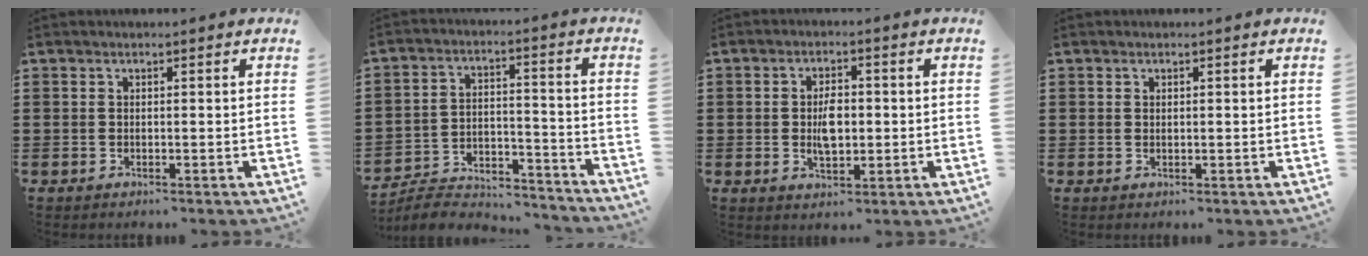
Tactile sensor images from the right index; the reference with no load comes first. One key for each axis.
{"total": 5.9, "fx": -5.6, "fy": 1.3, "fz": 1.1, "tx": -0.031, "ty": 0.006, "tz": -0.115}
{"total": 4.8, "fx": -0.1, "fy": 2.6, "fz": 4.0, "tx": -0.076, "ty": 0.002, "tz": -0.006}
{"total": 0.6, "fx": 0.4, "fy": 0.4, "fz": 0.0, "tx": -0.001, "ty": 0.004, "tz": 0.008}